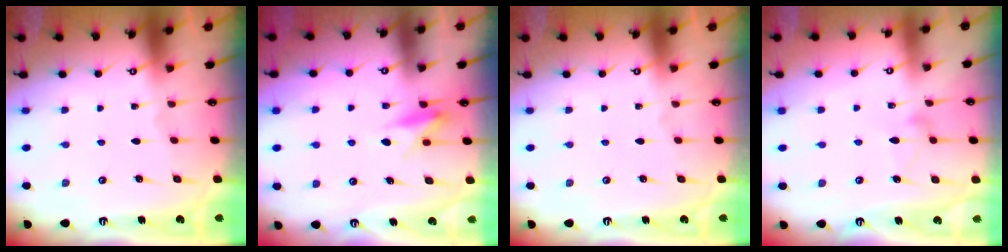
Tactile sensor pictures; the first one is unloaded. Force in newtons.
{"total": 8.7, "press": 8.6, "slide": 0.4}
{"total": 0.0}
{"total": 8.1, "press": 8.1, "slide": 0.5}